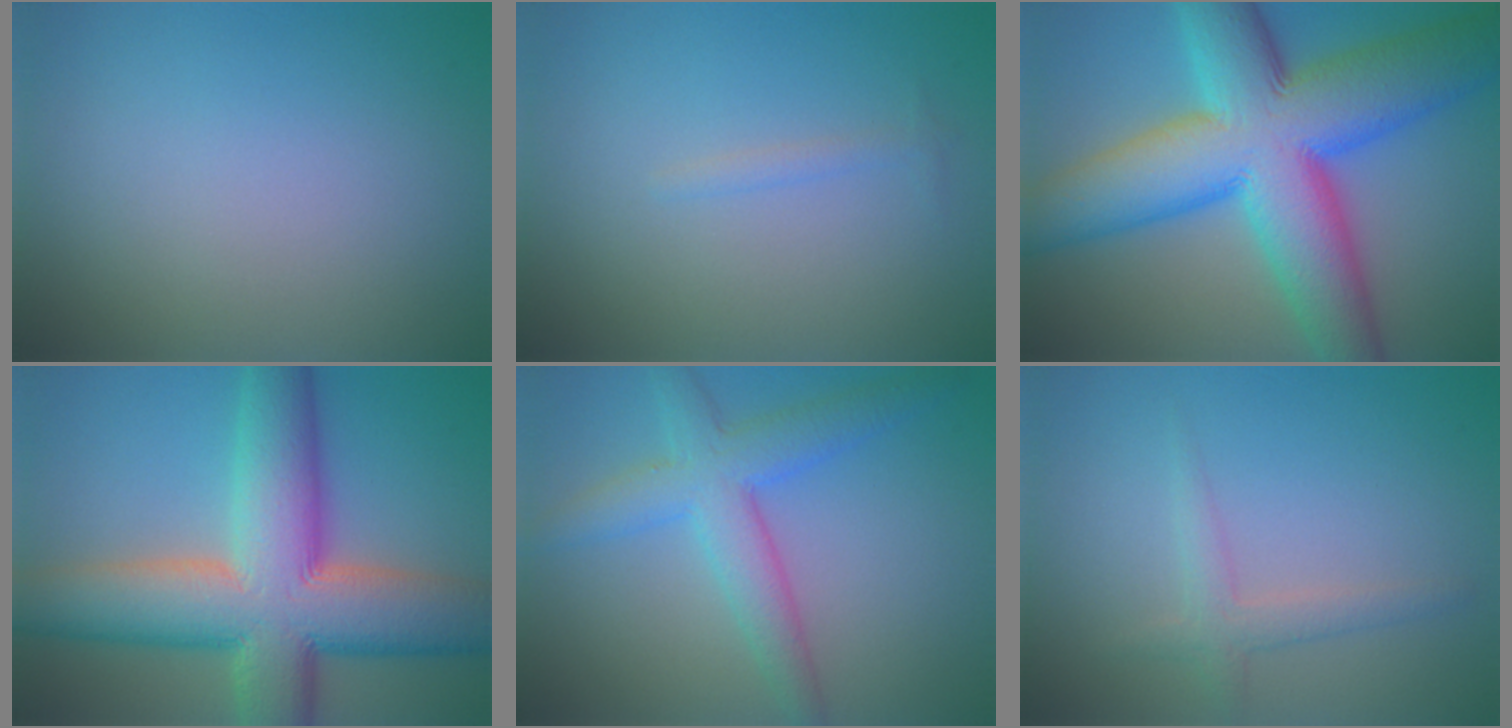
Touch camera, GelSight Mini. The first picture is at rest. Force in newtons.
{"total": 0.8, "press": 0.8, "slide": 0.0}
{"total": 16.0, "press": 16.0, "slide": 0.3}
{"total": 14.3, "press": 14.2, "slide": 0.8}
{"total": 5.1, "press": 5.1, "slide": 0.1}
{"total": 2.0, "press": 2.0, "slide": 0.1}